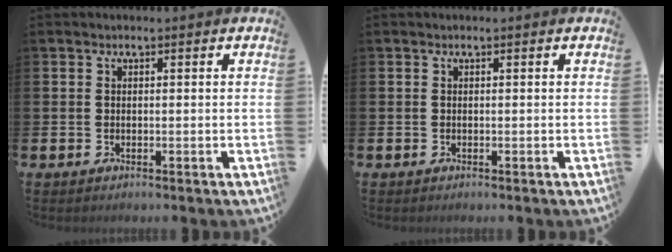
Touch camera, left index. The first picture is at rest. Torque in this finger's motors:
{"motor_torque": [0.00, 0.00, 0.00, -0.01]}